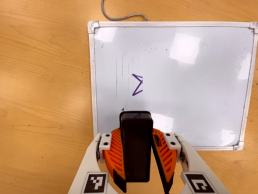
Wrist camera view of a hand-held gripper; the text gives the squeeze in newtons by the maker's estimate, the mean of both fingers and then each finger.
{"total": 9.2, "left": 8.2, "right": 10.3}